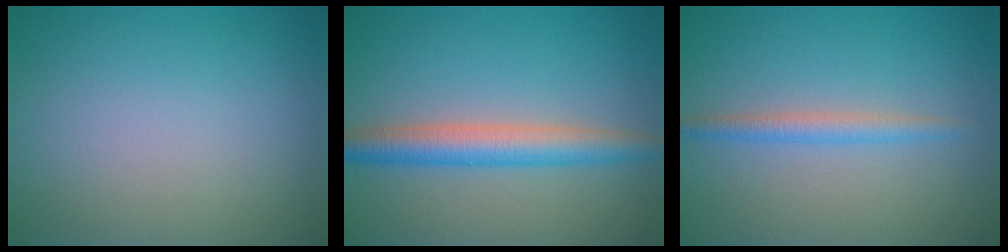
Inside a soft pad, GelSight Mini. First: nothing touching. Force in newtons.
{"total": 4.3, "press": 4.3, "slide": 0.1}
{"total": 1.9, "press": 1.9, "slide": 0.2}